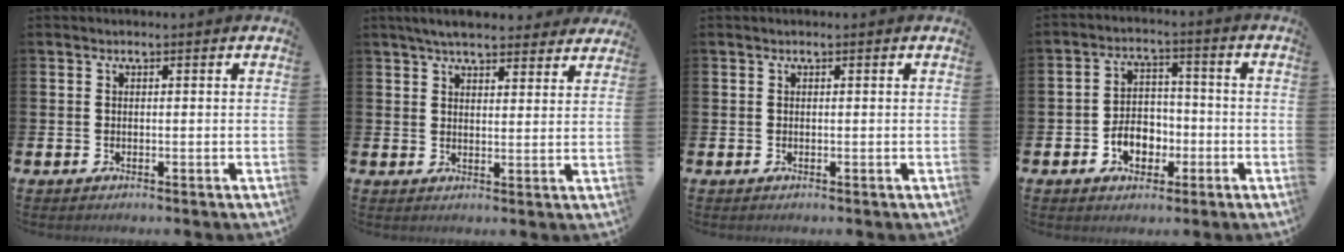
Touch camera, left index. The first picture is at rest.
{"total": 5.5, "force": [5.2, 1.2, 1.6], "torque": [-0.038, -0.016, 0.094]}
{"total": 0.0}
{"total": 5.2, "force": [-2.0, 3.8, 2.8], "torque": [-0.038, 0.006, -0.044]}